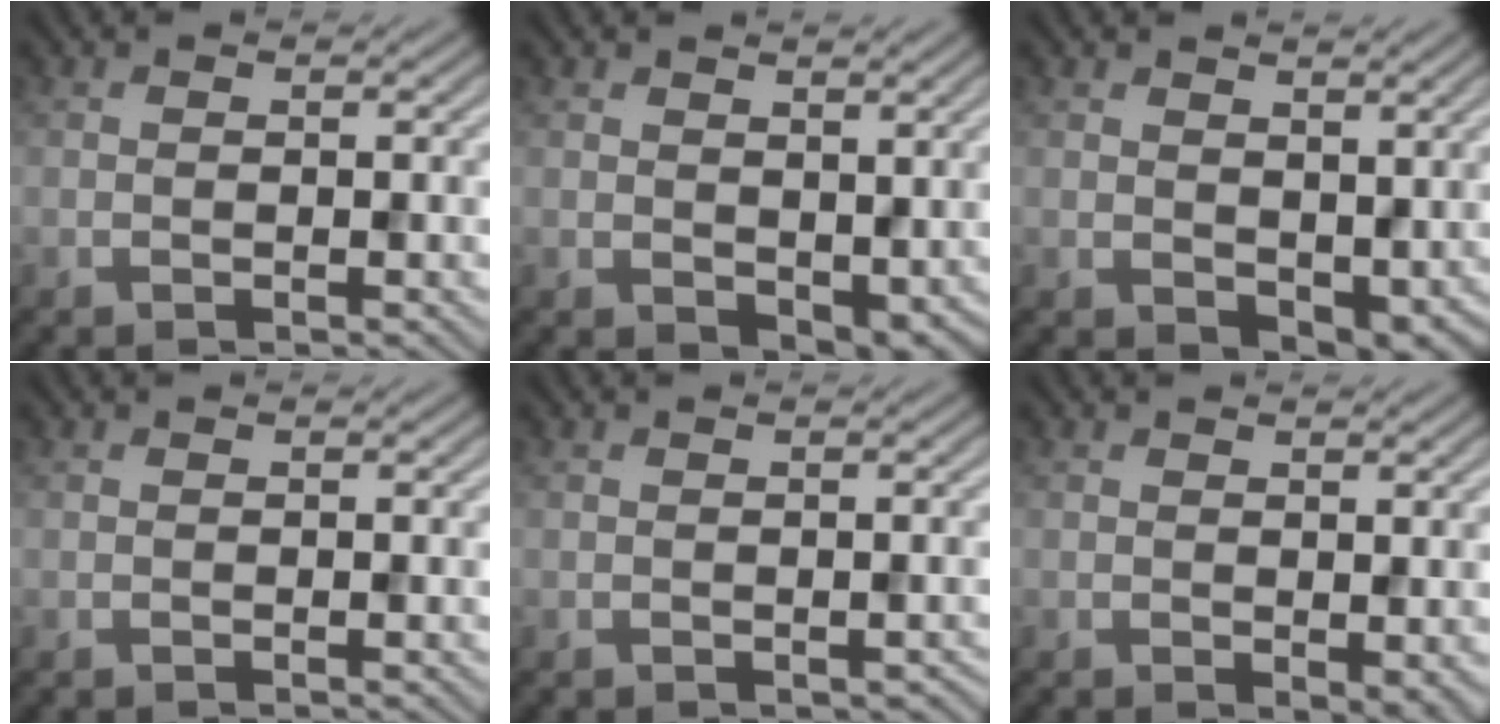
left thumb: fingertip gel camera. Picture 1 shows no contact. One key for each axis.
{"total": 3.8, "fx": 1.2, "fy": 2.5, "fz": 2.6, "tx": -0.048, "ty": -0.013, "tz": 0.027}
{"total": 4.7, "fx": 1.3, "fy": 3.2, "fz": 3.3, "tx": -0.060, "ty": -0.016, "tz": 0.030}
{"total": 0.0}
{"total": 0.6, "fx": -0.2, "fy": 0.3, "fz": 0.4, "tx": -0.004, "ty": -0.004, "tz": 0.000}
{"total": 2.8, "fx": -0.5, "fy": 1.5, "fz": 2.3, "tx": -0.032, "ty": -0.009, "tz": -0.005}